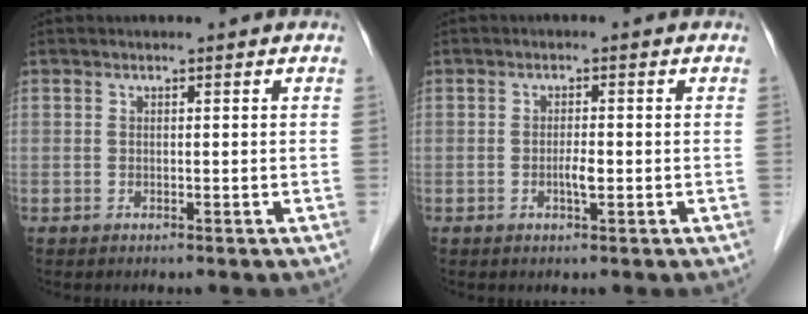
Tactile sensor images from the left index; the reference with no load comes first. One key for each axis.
{"total": 1.8, "fx": -0.5, "fy": 0.3, "fz": 1.7, "tx": -0.033, "ty": 0.001, "tz": -0.009}